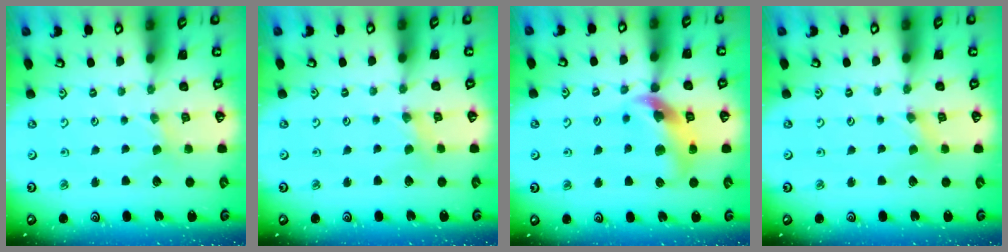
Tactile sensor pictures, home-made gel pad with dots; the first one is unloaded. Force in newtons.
{"total": 1.4, "press": 1.4, "slide": 0.3}
{"total": 12.9, "press": 12.8, "slide": 1.9}
{"total": 0.0}